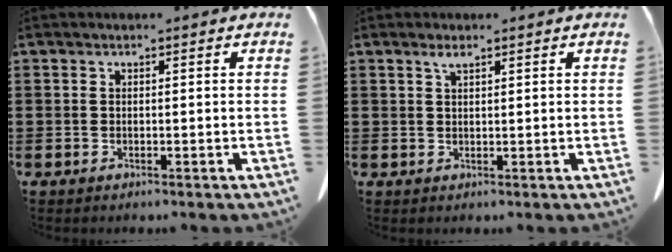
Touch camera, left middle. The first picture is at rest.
{"total": 1.5, "force": [1.0, 0.3, 1.1], "torque": [-0.024, -0.001, 0.019]}